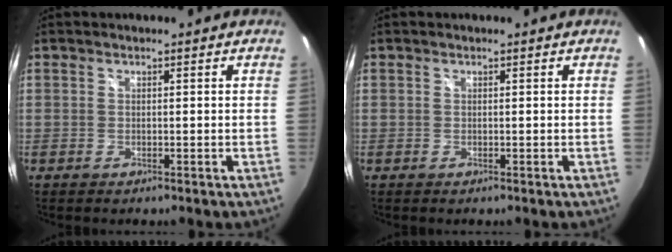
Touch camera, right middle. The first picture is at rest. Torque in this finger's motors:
{"motor_torque": [-0.03, -0.03, -0.01, 0.00]}